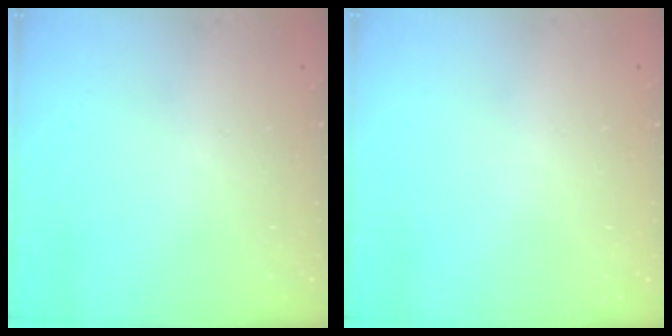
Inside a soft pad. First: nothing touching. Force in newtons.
{"total": 0.0}